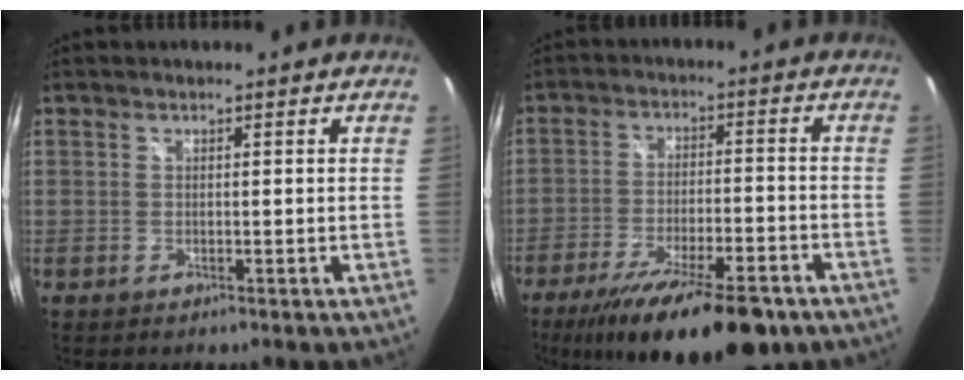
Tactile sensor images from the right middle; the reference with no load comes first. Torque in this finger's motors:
{"motor_torque": [1.21, -0.92, 0.57, 0.21]}